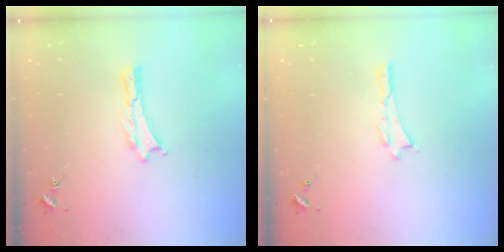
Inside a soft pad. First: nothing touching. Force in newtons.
{"total": 0.0}